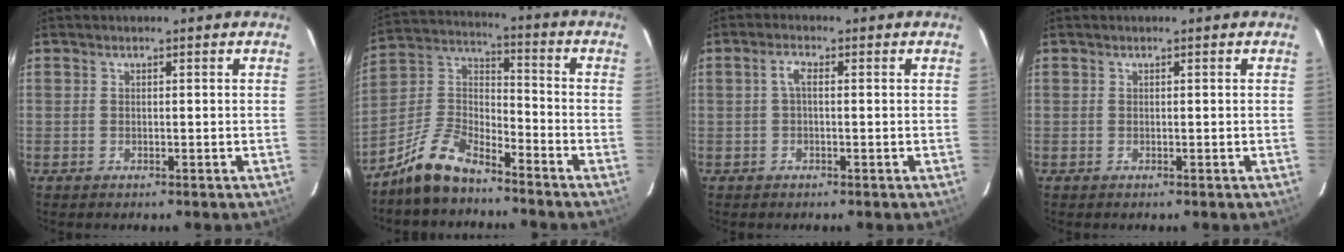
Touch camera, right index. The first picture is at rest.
{"total": 11.1, "force": [-8.4, 4.1, 6.0], "torque": [-0.142, 0.027, -0.166]}
{"total": 2.1, "force": [0.1, 0.8, 2.0], "torque": [-0.042, 0.008, 0.001]}
{"total": 0.0}